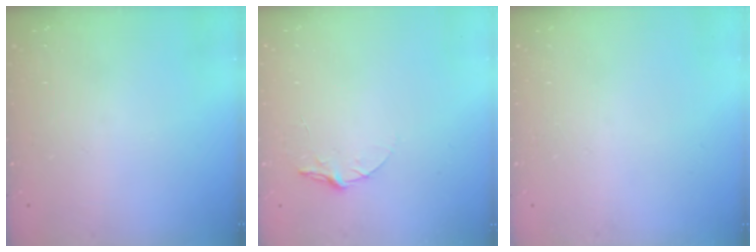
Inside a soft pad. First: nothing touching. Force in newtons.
{"total": 4.6, "press": 4.6, "slide": 0.4}
{"total": 0.0}